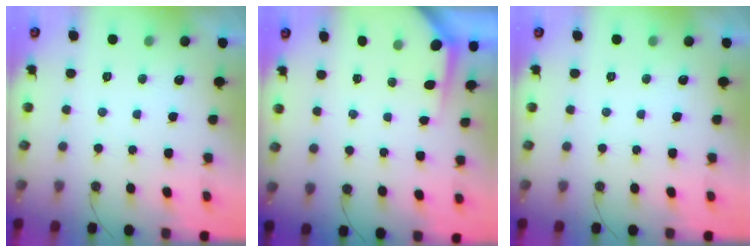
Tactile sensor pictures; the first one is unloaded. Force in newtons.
{"total": 3.7, "press": 3.6, "slide": 0.4}
{"total": 0.0}